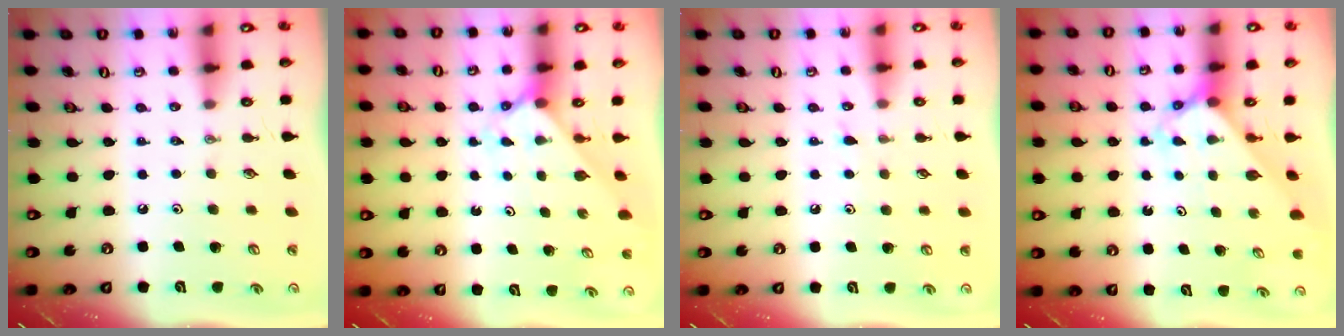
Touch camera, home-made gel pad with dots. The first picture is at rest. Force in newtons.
{"total": 2.3, "press": 2.3, "slide": 0.2}
{"total": 5.7, "press": 5.7, "slide": 0.7}
{"total": 2.6, "press": 2.6, "slide": 0.2}